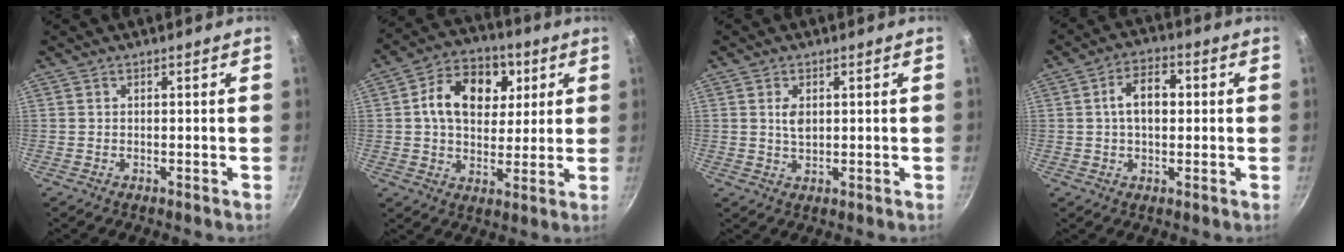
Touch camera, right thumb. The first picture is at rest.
{"total": 14.4, "force": [3.5, 10.2, 9.4], "torque": [-0.120, 0.006, 0.052]}
{"total": 3.1, "force": [0.7, 1.8, 2.3], "torque": [-0.036, -0.005, 0.016]}
{"total": 7.5, "force": [0.9, 4.5, 5.9], "torque": [-0.091, 0.018, 0.010]}